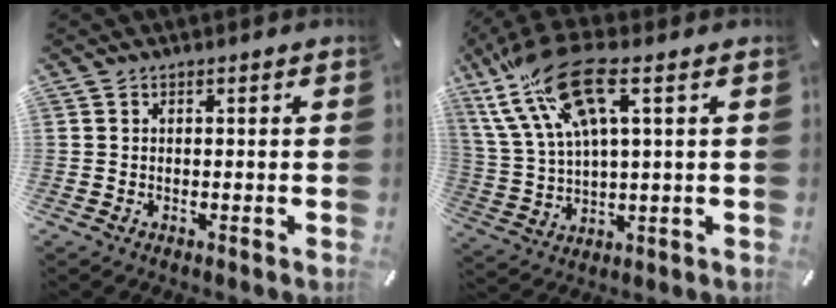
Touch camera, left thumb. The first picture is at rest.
{"total": 18.6, "force": [9.0, 6.6, 14.9], "torque": [-0.330, -0.037, 0.150]}